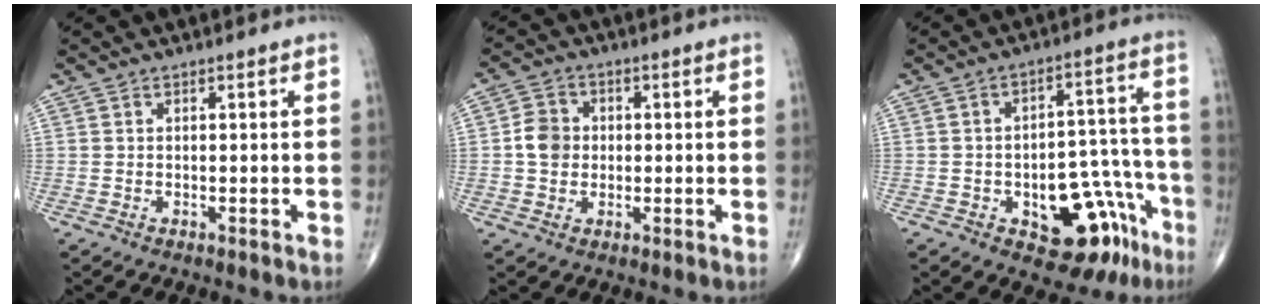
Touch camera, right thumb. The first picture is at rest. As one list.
[{"total": 5.4, "force": [0.0, 4.7, 2.7], "torque": [-0.037, 0.008, -0.007]}, {"total": 15.5, "force": [-7.7, 8.3, 10.6], "torque": [-0.082, 0.069, -0.095]}]